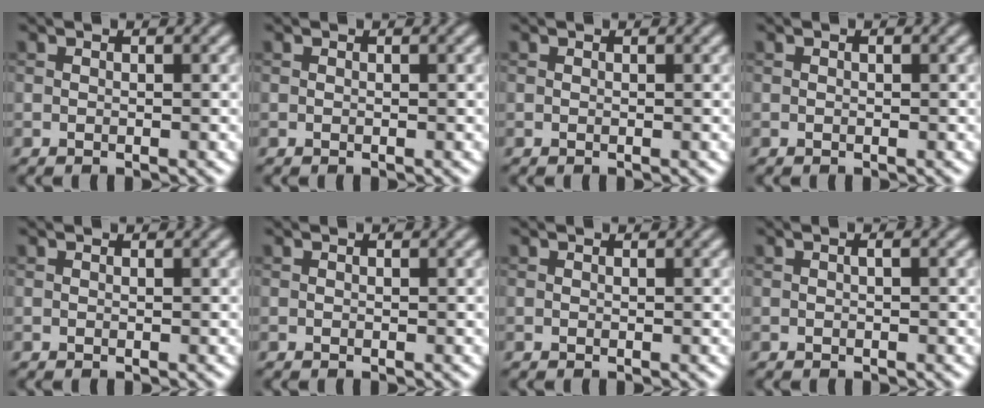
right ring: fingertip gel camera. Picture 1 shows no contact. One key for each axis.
{"total": 0.0}
{"total": 0.0}
{"total": 0.0}
{"total": 0.0}
{"total": 0.0}
{"total": 0.0}
{"total": 0.5, "fx": 0.1, "fy": 0.1, "fz": 0.5, "tx": -0.011, "ty": 0.003, "tz": 0.002}